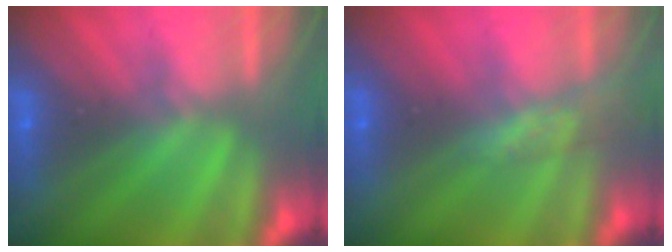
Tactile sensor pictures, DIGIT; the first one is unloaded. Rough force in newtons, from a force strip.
{"total": 2.6}